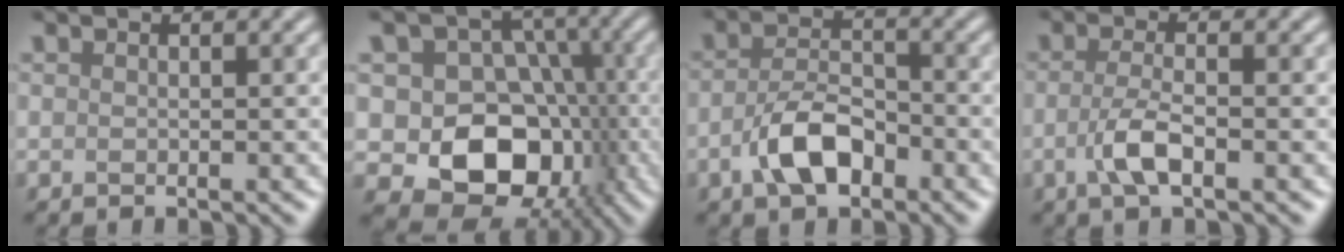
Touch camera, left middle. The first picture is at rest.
{"total": 10.4, "force": [-1.8, 8.2, 6.1], "torque": [-0.078, -0.012, -0.034]}
{"total": 4.6, "force": [-2.2, 2.3, 3.4], "torque": [-0.067, 0.007, -0.042]}
{"total": 2.9, "force": [-1.0, 0.7, 2.7], "torque": [-0.062, 0.002, -0.024]}